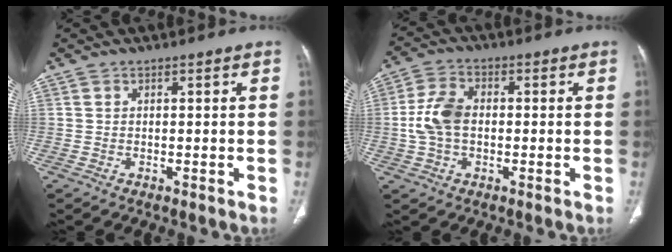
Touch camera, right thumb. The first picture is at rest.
{"total": 10.5, "force": [0.1, 7.1, 7.8], "torque": [-0.152, 0.020, -0.001]}